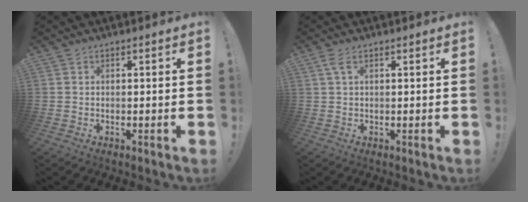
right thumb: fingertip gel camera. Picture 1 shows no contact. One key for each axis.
{"total": 2.6, "fx": 1.0, "fy": 0.9, "fz": 2.2, "tx": -0.047, "ty": 0.002, "tz": 0.018}